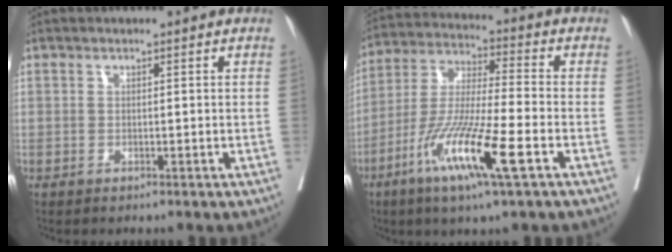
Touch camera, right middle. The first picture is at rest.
{"total": 14.4, "force": [-6.4, 0.4, 12.9], "torque": [-0.264, -0.028, -0.122]}